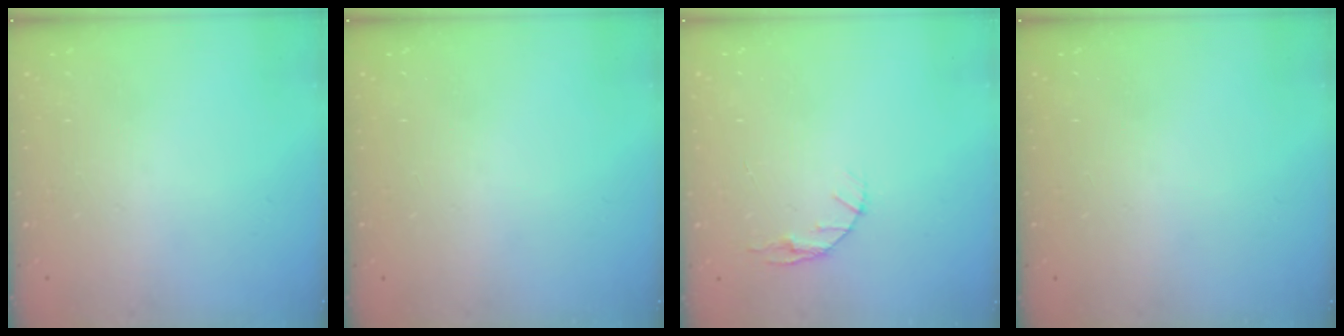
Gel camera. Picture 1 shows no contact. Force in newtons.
{"total": 0.0}
{"total": 5.0, "press": 4.9, "slide": 0.6}
{"total": 0.0}